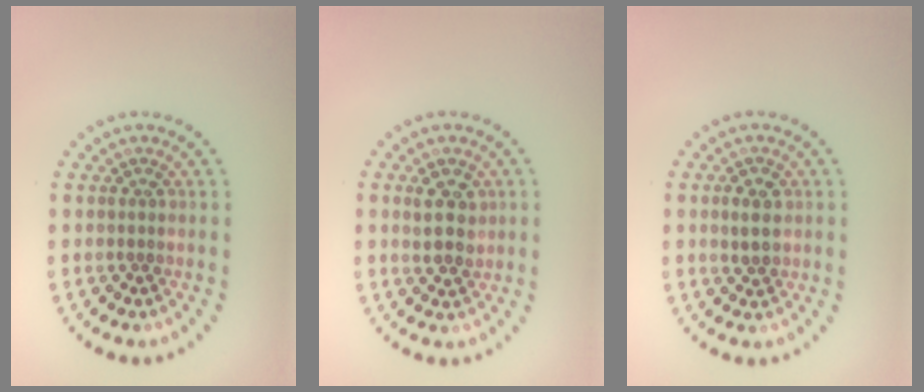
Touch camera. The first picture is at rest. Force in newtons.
{"total": 2.8, "press": 2.7, "slide": 0.8}
{"total": 2.3, "press": 2.3, "slide": 0.3}